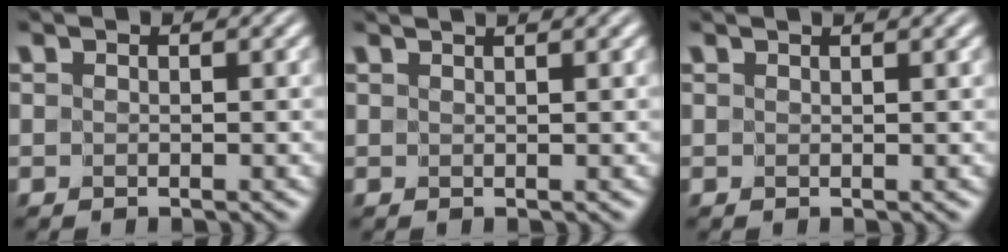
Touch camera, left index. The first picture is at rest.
{"total": 2.4, "force": [1.9, 0.6, 1.3], "torque": [-0.002, 0.001, 0.003]}
{"total": 1.6, "force": [1.3, 0.2, 0.8], "torque": [-0.004, -0.005, 0.011]}